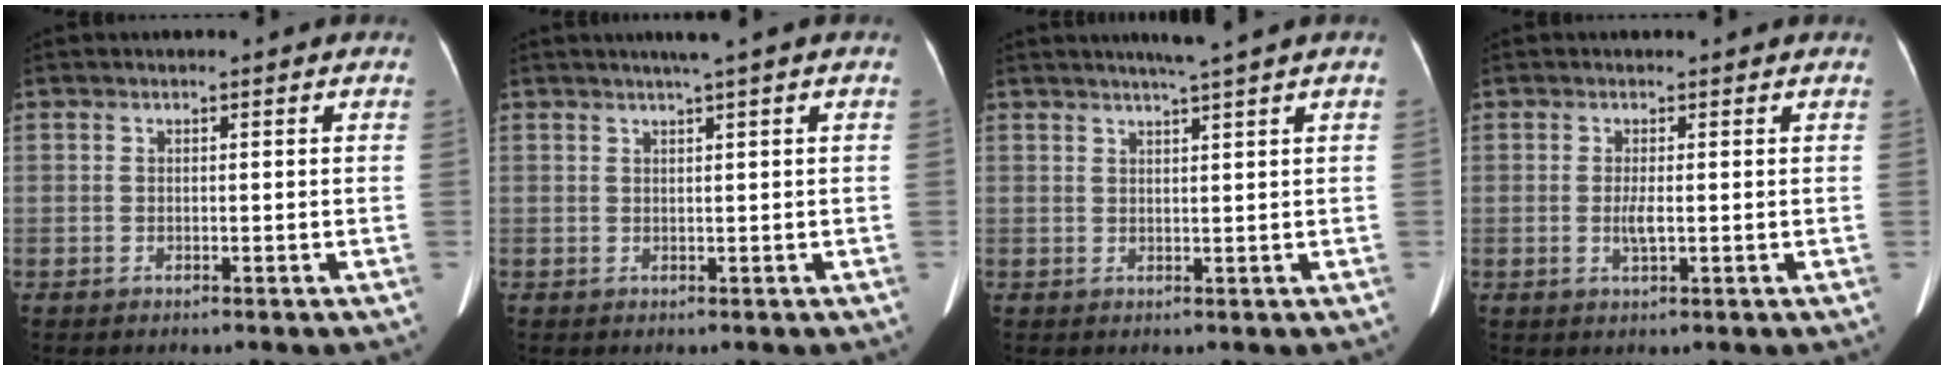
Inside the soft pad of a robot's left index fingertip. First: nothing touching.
{"total": 2.0, "force": [1.3, -0.4, 1.4], "torque": [-0.024, 0.004, 0.024]}
{"total": 3.5, "force": [2.7, -1.0, 2.0], "torque": [-0.028, 0.003, 0.046]}
{"total": 1.8, "force": [0.0, 0.2, 1.8], "torque": [-0.037, -0.001, 0.000]}